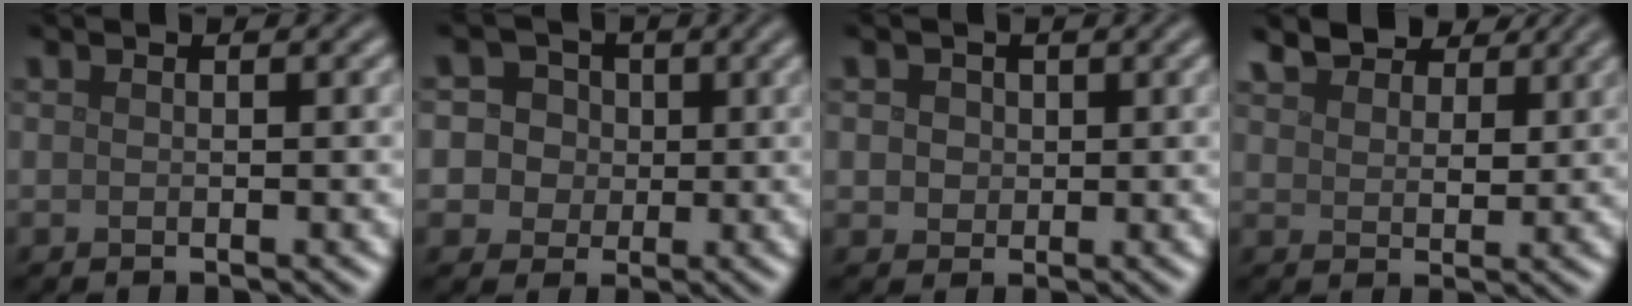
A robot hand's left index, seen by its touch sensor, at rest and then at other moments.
{"total": 5.6, "force": [1.6, 5.0, 1.9], "torque": [-0.019, 0.029, 0.005]}
{"total": 2.7, "force": [1.0, 2.2, 1.2], "torque": [-0.021, 0.009, 0.012]}
{"total": 6.5, "force": [5.0, 3.1, 2.7], "torque": [-0.060, 0.008, 0.078]}